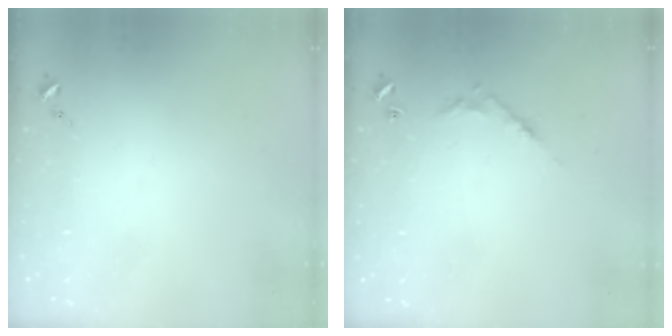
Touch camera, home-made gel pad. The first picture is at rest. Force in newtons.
{"total": 5.2, "press": 5.2, "slide": 0.3}